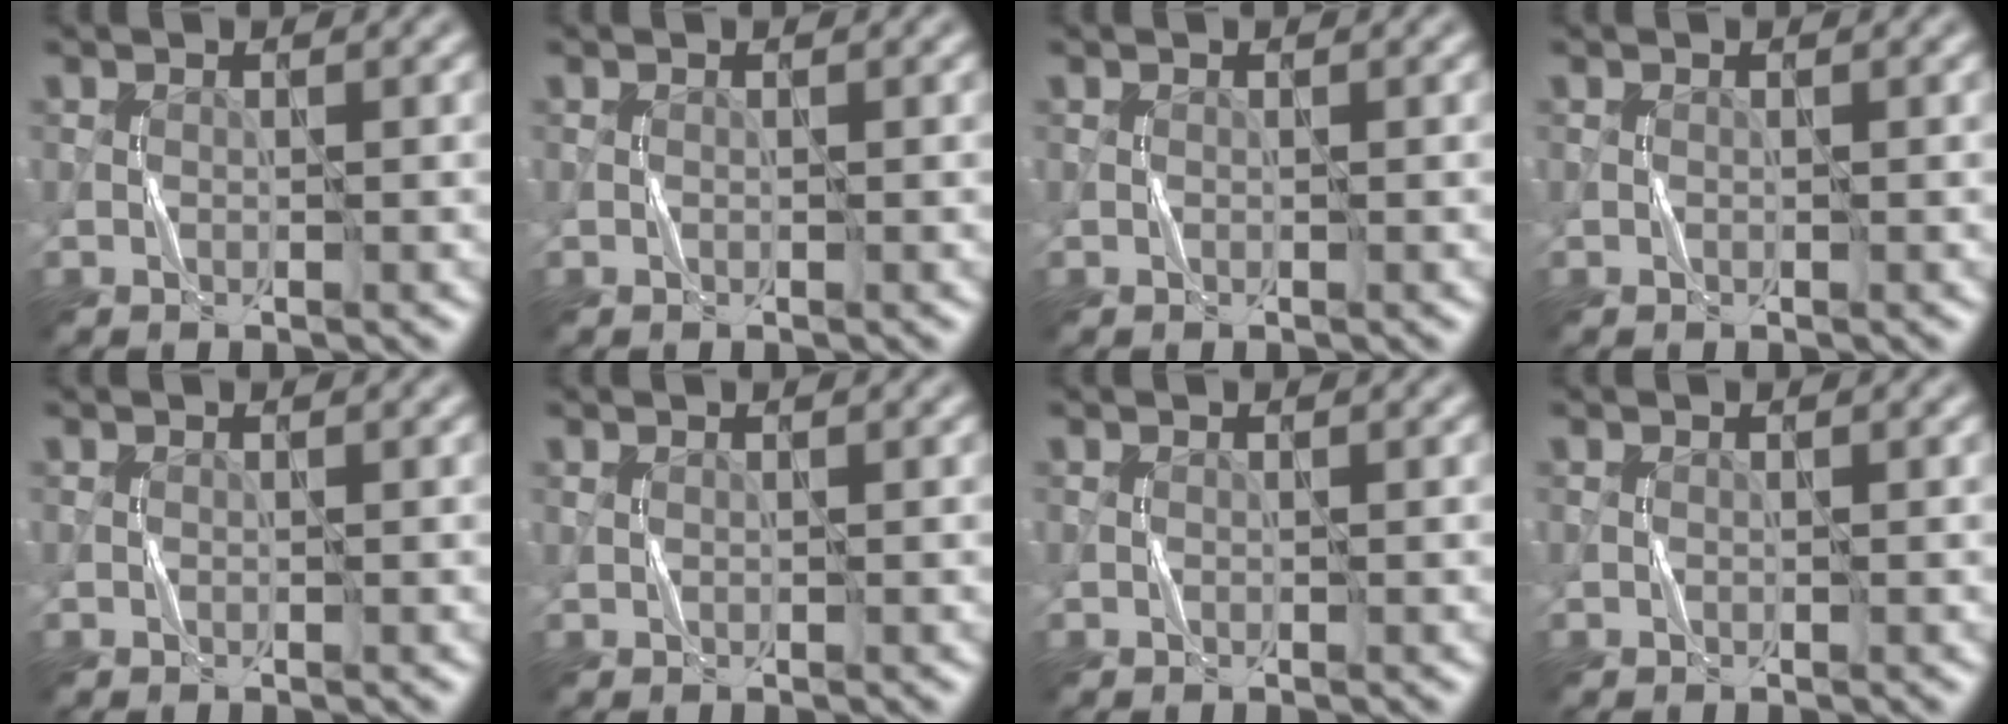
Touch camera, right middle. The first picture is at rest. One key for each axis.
{"total": 0.0}
{"total": 0.0}
{"total": 0.0}
{"total": 0.0}
{"total": 0.0}
{"total": 0.0}
{"total": 0.0}